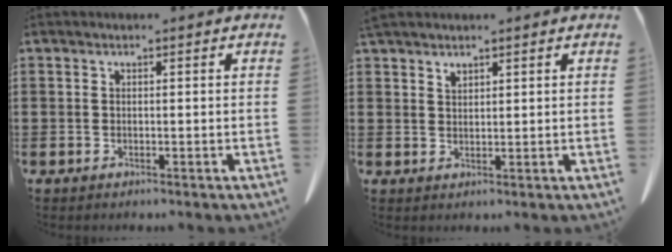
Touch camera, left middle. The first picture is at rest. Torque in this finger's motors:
{"motor_torque": [0.40, 0.33, 0.01, 0.01]}